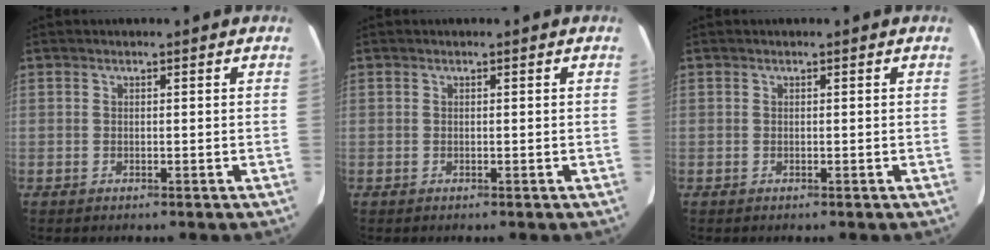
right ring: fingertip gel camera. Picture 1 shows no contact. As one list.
[{"total": 0.0}, {"total": 0.0}]